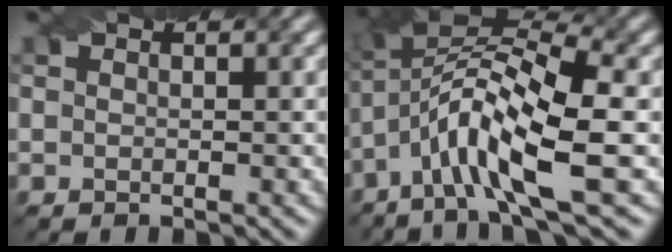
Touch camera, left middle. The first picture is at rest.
{"total": 10.2, "force": [-2.6, 2.8, 9.4], "torque": [-0.169, 0.019, -0.054]}